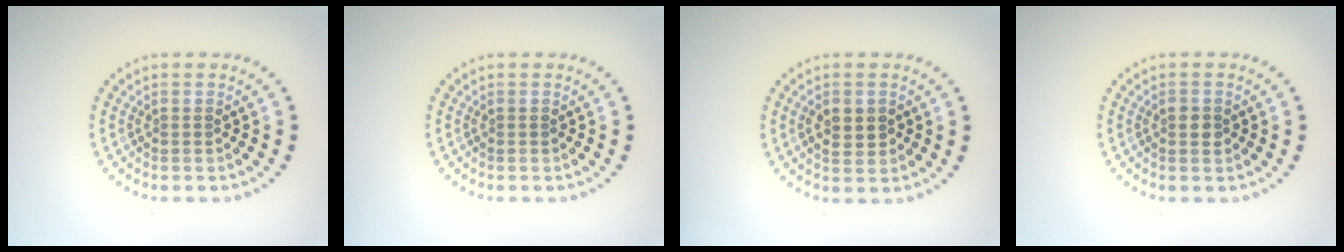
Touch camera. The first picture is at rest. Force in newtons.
{"total": 0.0}
{"total": 2.6, "press": 2.6, "slide": 0.0}
{"total": 0.9, "press": 0.9, "slide": 0.1}